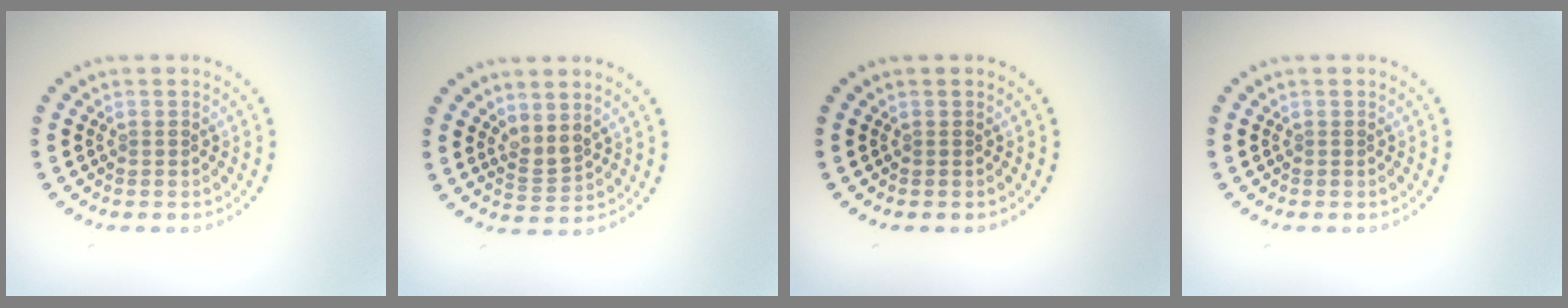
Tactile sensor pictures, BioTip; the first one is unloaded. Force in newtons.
{"total": 1.7, "press": 1.4, "slide": 0.9}
{"total": 0.0}
{"total": 0.0}